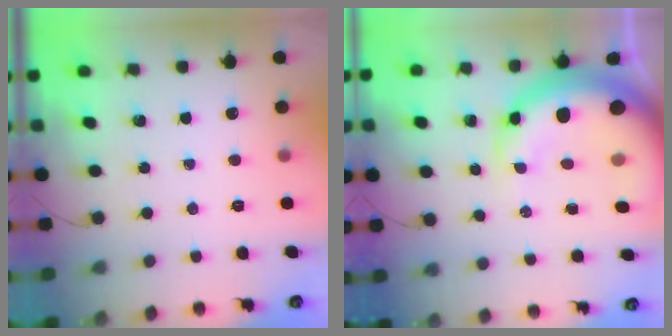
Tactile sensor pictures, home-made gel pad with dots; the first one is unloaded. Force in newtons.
{"total": 14.5, "press": 14.0, "slide": 3.7}